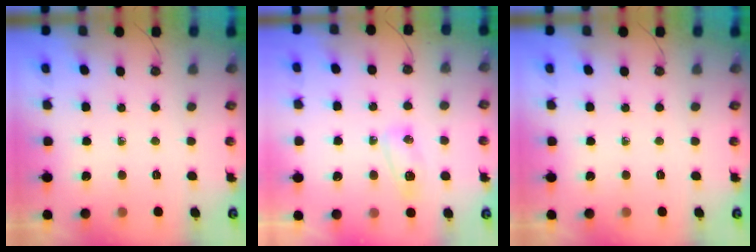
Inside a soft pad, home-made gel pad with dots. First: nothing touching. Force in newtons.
{"total": 7.7, "press": 6.3, "slide": 4.4}
{"total": 0.0}